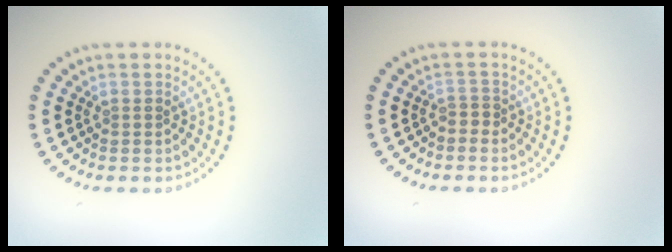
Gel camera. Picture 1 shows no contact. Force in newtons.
{"total": 0.8, "press": 0.4, "slide": 0.7}